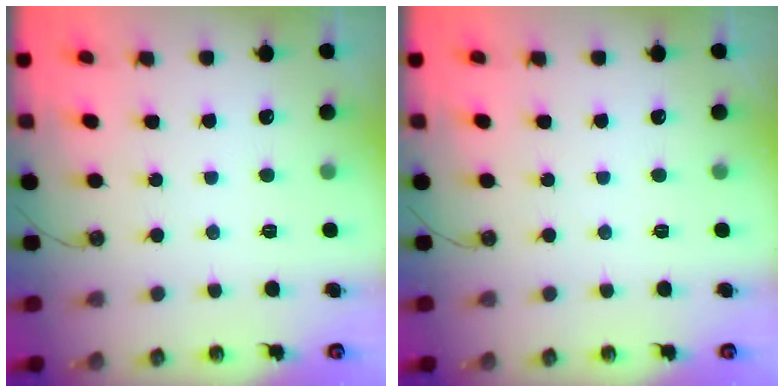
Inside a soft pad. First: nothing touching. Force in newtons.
{"total": 0.0}